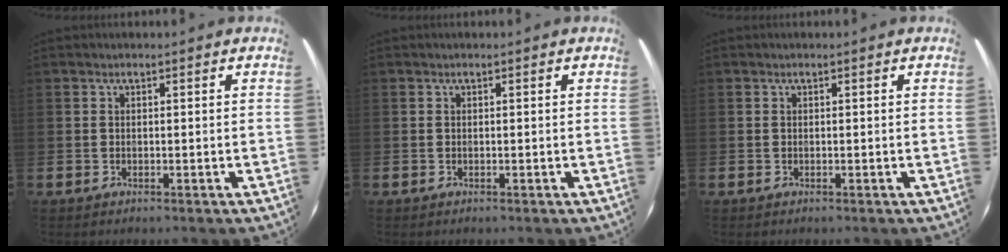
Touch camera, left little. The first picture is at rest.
{"total": 0.0}
{"total": 0.0}